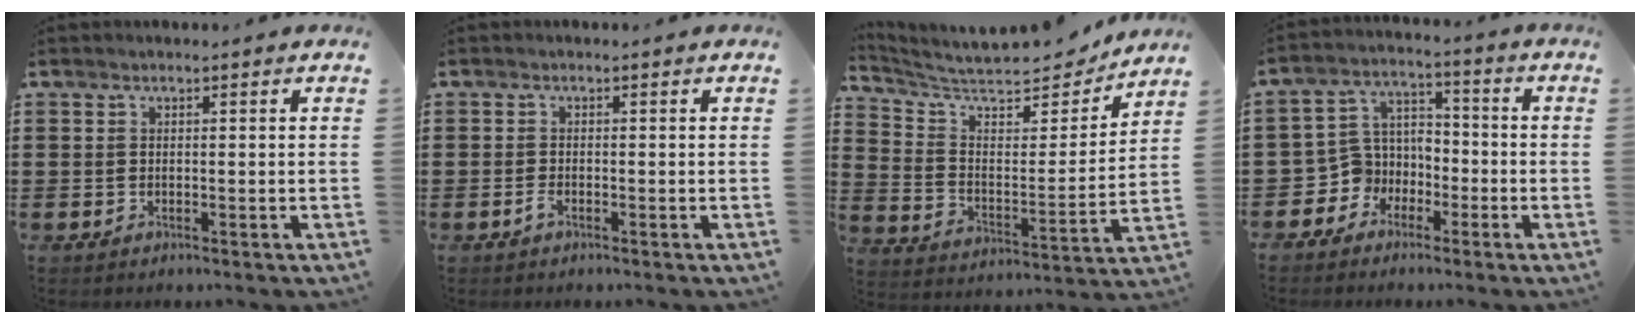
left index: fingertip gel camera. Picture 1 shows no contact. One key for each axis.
{"total": 1.2, "fx": -0.7, "fy": 0.3, "fz": 0.9, "tx": -0.029, "ty": -0.007, "tz": -0.015}
{"total": 8.5, "fx": 7.5, "fy": 1.8, "fz": 3.5, "tx": -0.102, "ty": -0.050, "tz": 0.126}
{"total": 5.8, "fx": -2.9, "fy": 5.0, "fz": 0.6, "tx": -0.050, "ty": -0.001, "tz": -0.065}